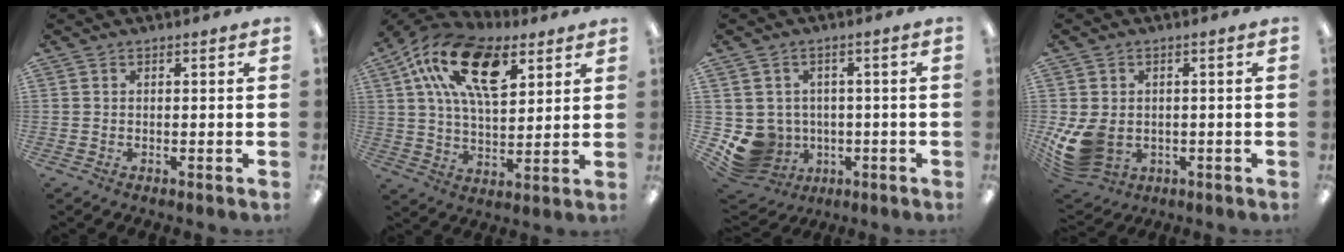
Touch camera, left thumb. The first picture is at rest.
{"total": 20.7, "force": [9.6, 10.8, 14.9], "torque": [-0.258, -0.020, 0.167]}
{"total": 7.7, "force": [-1.6, 7.3, 1.8], "torque": [-0.067, 0.004, -0.017]}
{"total": 9.7, "force": [-1.6, 7.2, 6.4], "torque": [-0.141, 0.001, -0.022]}